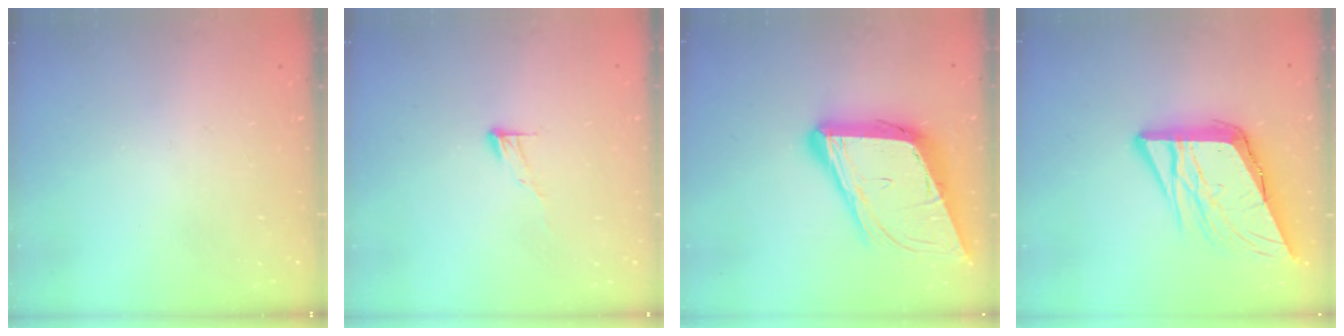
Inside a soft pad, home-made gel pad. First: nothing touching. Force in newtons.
{"total": 5.6, "press": 5.6, "slide": 0.2}
{"total": 17.7, "press": 17.2, "slide": 4.0}
{"total": 12.9, "press": 12.7, "slide": 2.0}